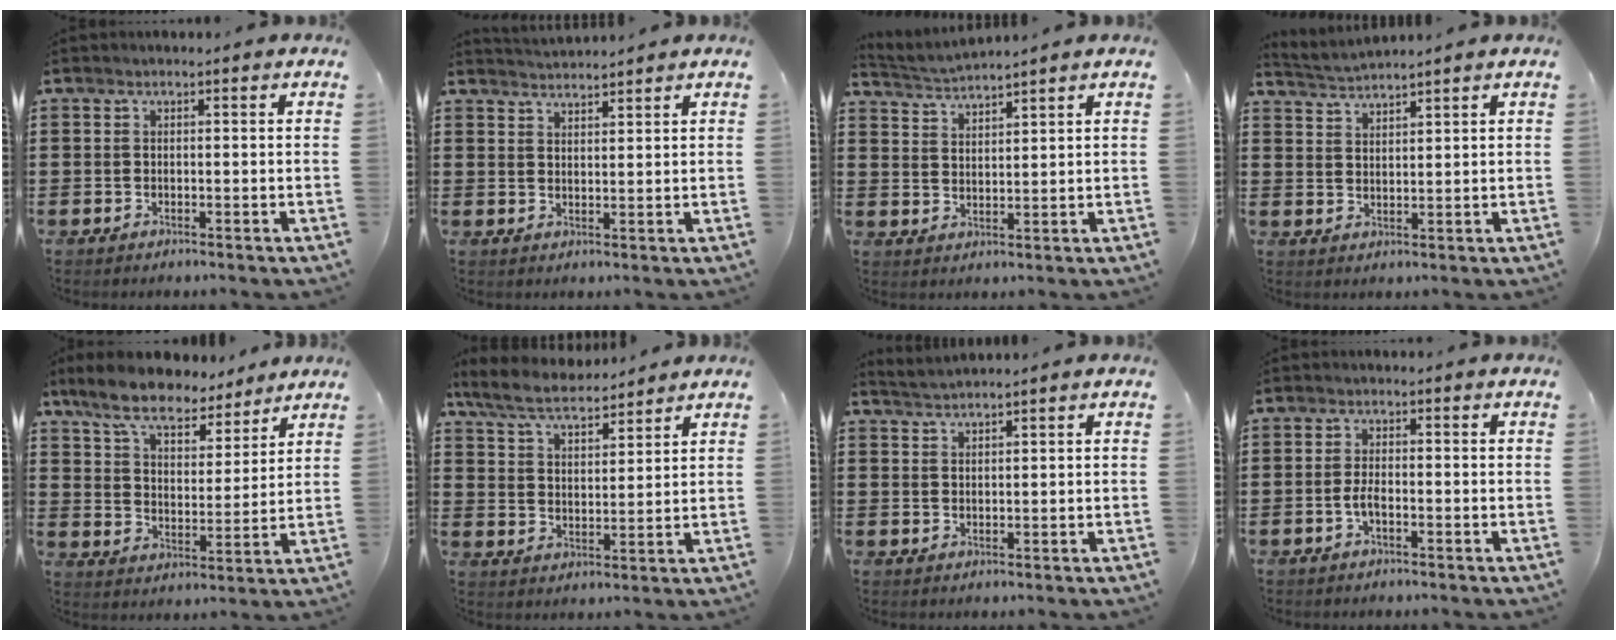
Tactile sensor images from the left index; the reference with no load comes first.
{"total": 2.4, "force": [2.4, -0.2, -0.2], "torque": [-0.004, -0.005, 0.046]}
{"total": 2.7, "force": [2.6, -0.4, 0.0], "torque": [-0.011, -0.013, 0.046]}
{"total": 2.1, "force": [2.1, -0.4, -0.2], "torque": [-0.006, -0.008, 0.038]}
{"total": 8.6, "force": [7.6, 2.0, 3.5], "torque": [-0.100, -0.030, 0.137]}
{"total": 6.6, "force": [6.0, 1.1, 2.5], "torque": [-0.072, -0.022, 0.108]}
{"total": 1.8, "force": [1.8, -0.3, 0.1], "torque": [-0.006, 0.002, 0.035]}
{"total": 2.3, "force": [-0.8, 0.7, 2.0], "torque": [-0.054, -0.003, -0.020]}